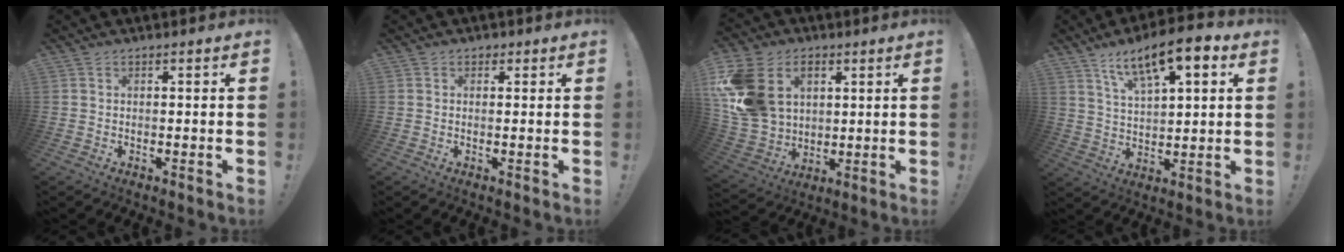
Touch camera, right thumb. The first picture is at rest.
{"total": 1.1, "force": [0.4, 0.9, 0.5], "torque": [0.002, -0.003, 0.005]}
{"total": 19.4, "force": [5.8, 14.6, 11.4], "torque": [-0.217, -0.023, 0.113]}
{"total": 13.2, "force": [7.6, 4.6, 9.8], "torque": [-0.157, -0.034, 0.127]}